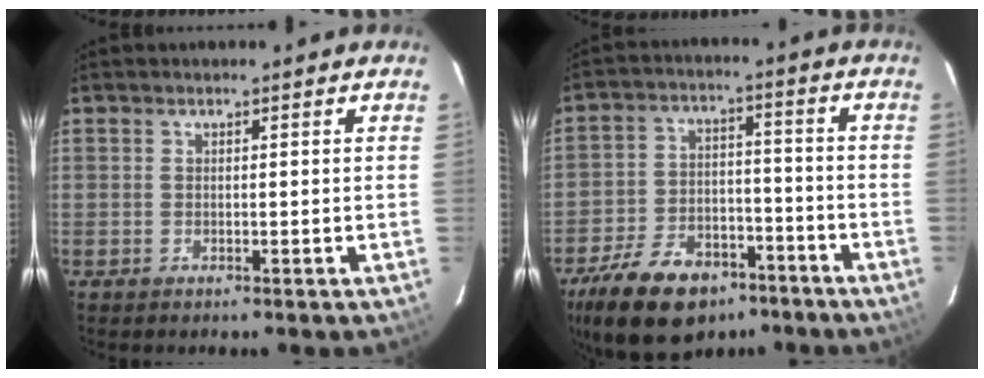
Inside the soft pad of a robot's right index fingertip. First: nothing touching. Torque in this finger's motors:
{"motor_torque": [0.57, -0.87, -0.08, -0.12]}